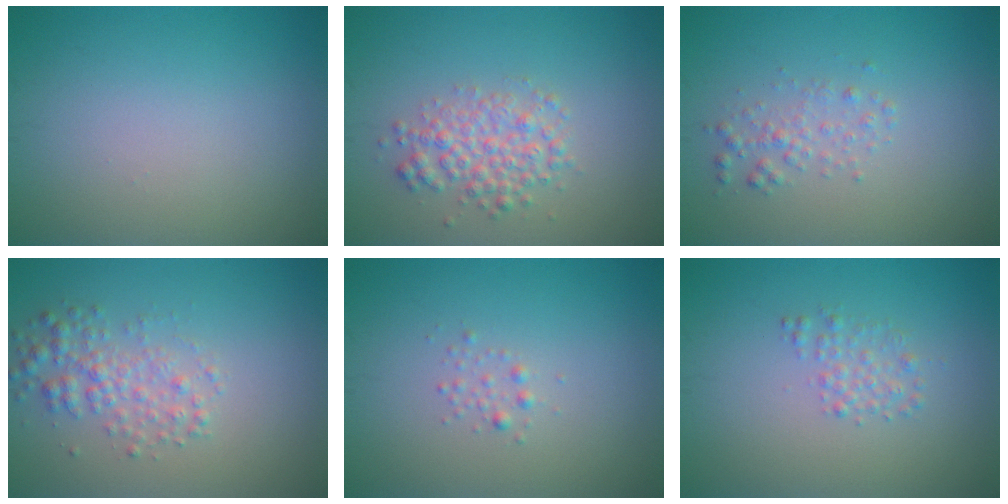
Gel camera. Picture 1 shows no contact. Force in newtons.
{"total": 3.1, "press": 3.1, "slide": 0.2}
{"total": 1.5, "press": 1.5, "slide": 0.0}
{"total": 2.7, "press": 2.7, "slide": 0.0}
{"total": 0.8, "press": 0.8, "slide": 0.0}
{"total": 1.5, "press": 1.5, "slide": 0.0}